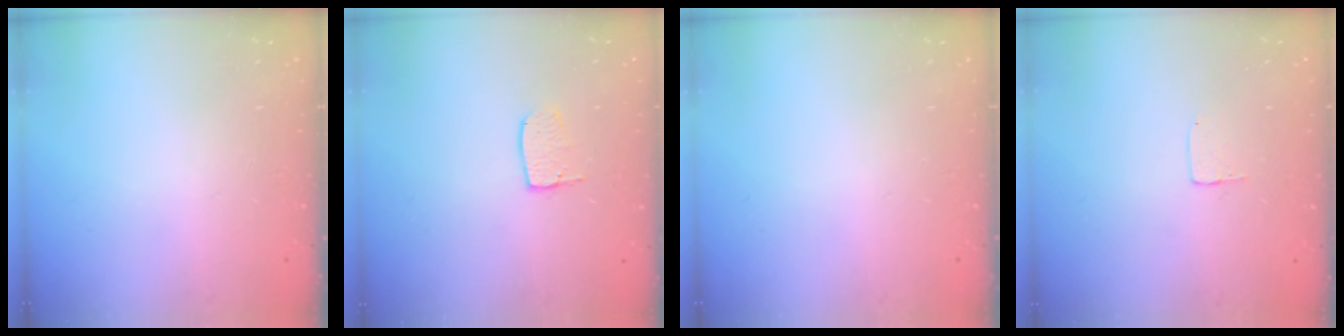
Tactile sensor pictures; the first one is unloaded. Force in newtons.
{"total": 5.8, "press": 5.8, "slide": 0.4}
{"total": 0.0}
{"total": 3.5, "press": 3.5, "slide": 0.2}